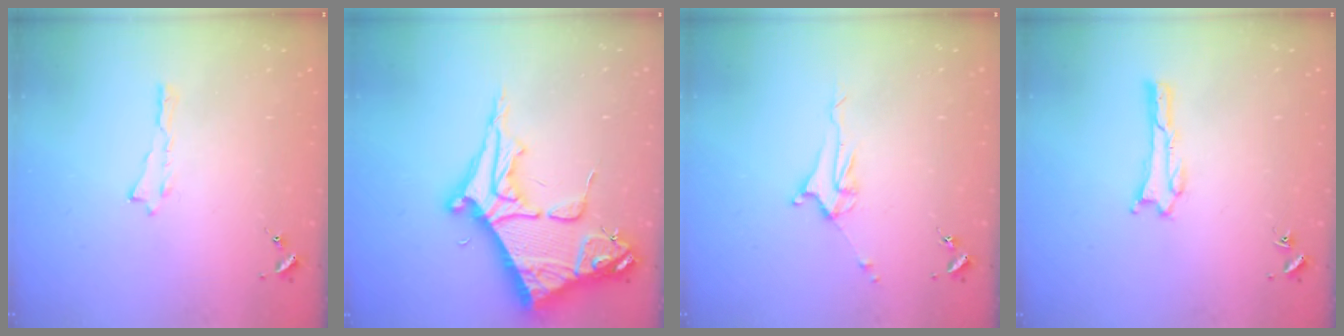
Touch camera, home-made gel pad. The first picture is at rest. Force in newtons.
{"total": 11.3, "press": 11.2, "slide": 1.2}
{"total": 3.7, "press": 3.7, "slide": 0.5}
{"total": 0.8, "press": 0.8, "slide": 0.2}